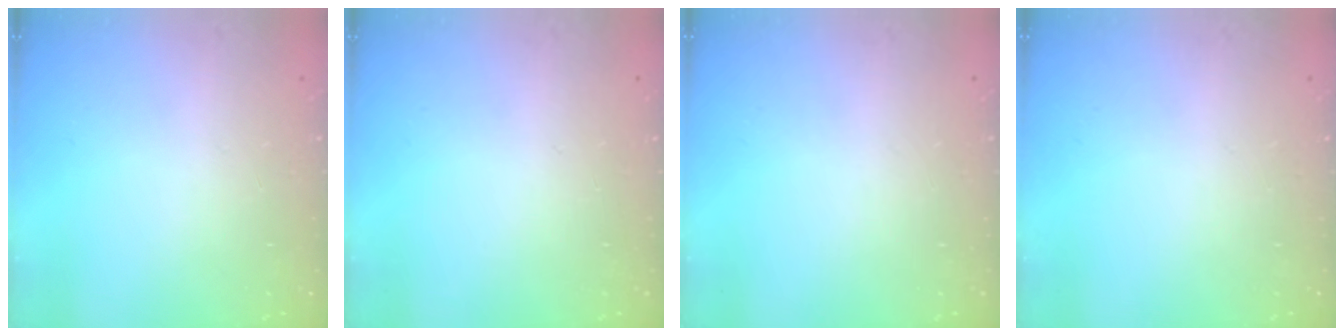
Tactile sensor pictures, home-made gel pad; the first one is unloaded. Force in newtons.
{"total": 0.0}
{"total": 0.0}
{"total": 0.0}